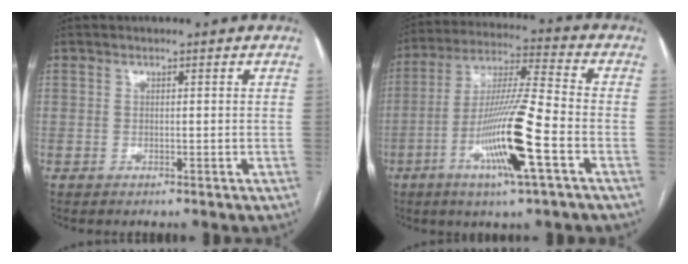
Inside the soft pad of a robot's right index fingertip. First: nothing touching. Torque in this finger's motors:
{"motor_torque": [2.10, -0.04, 0.46, 0.21]}